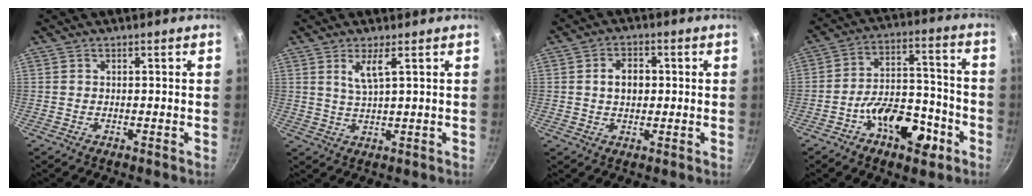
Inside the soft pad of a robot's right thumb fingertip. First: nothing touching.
{"total": 4.5, "force": [1.9, 0.6, 4.0], "torque": [-0.081, -0.009, 0.045]}
{"total": 5.0, "force": [0.4, 3.6, 3.4], "torque": [-0.036, 0.010, 0.005]}
{"total": 15.0, "force": [-7.2, 7.9, 10.5], "torque": [-0.125, 0.066, -0.111]}